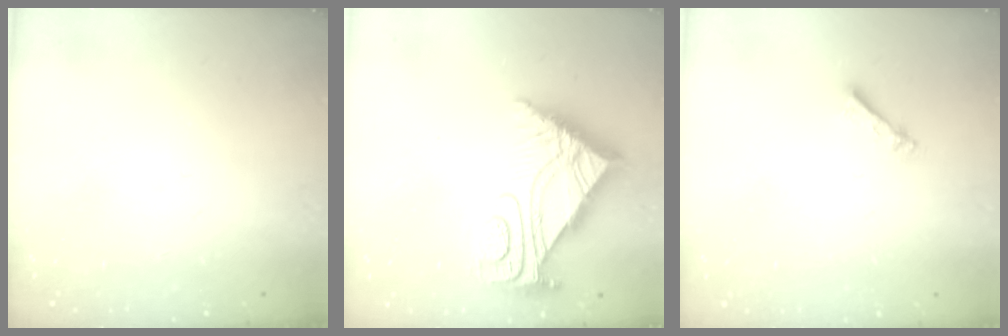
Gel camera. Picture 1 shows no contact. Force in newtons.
{"total": 8.9, "press": 8.8, "slide": 0.9}
{"total": 2.4, "press": 2.4, "slide": 0.4}